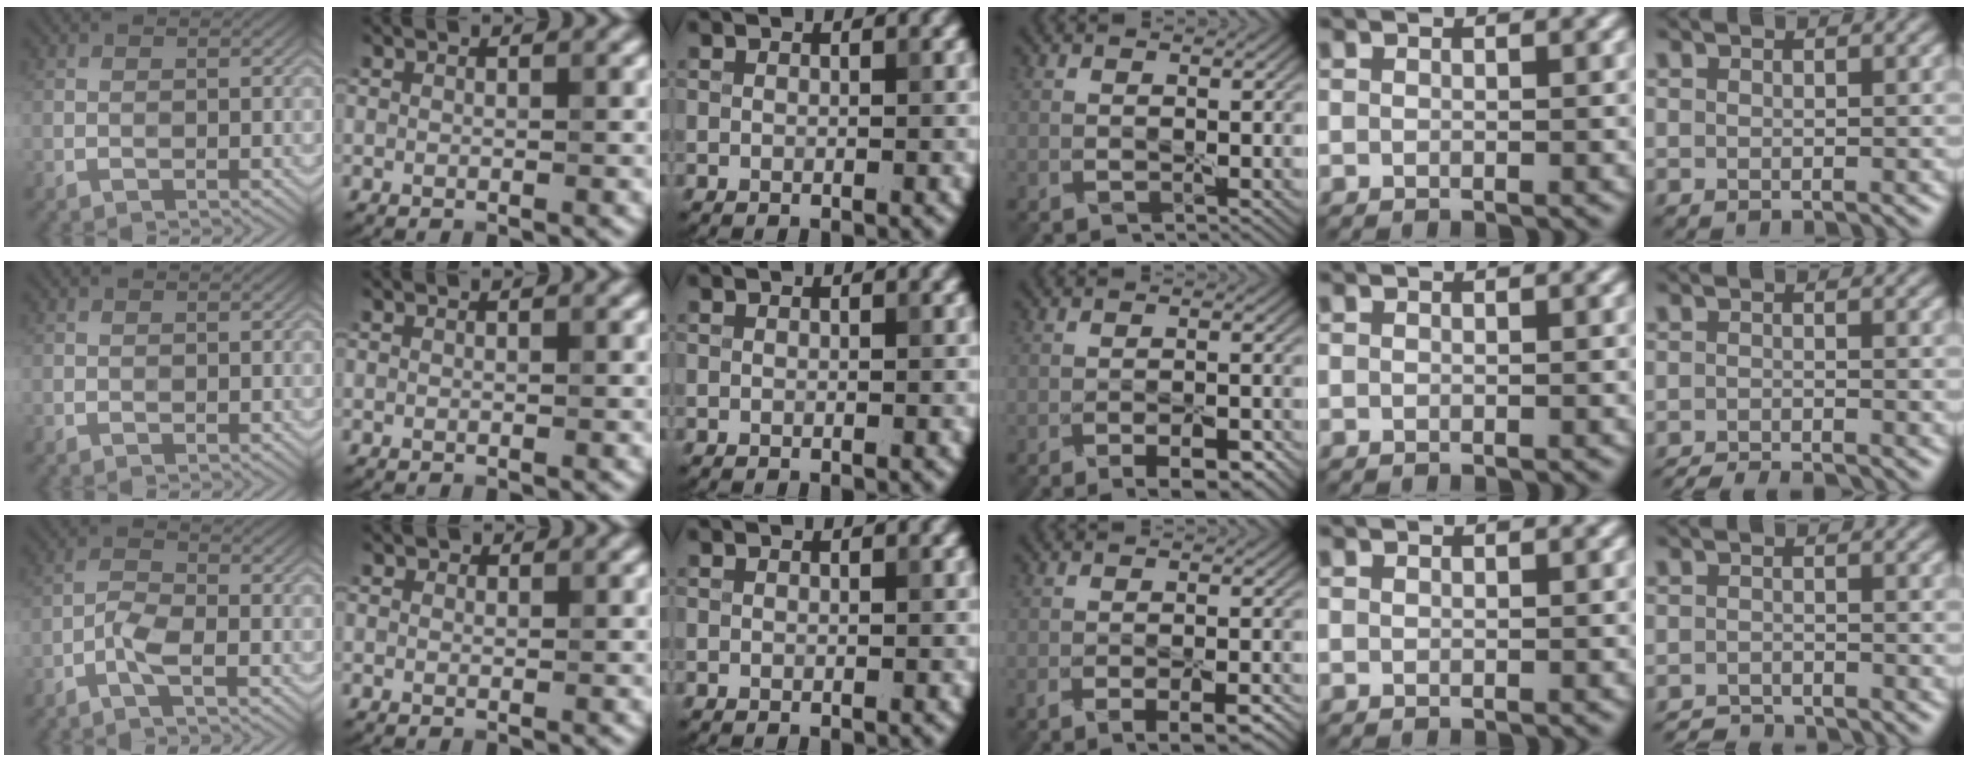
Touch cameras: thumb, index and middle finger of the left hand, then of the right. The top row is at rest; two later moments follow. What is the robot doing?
{"motion": "peel", "object": "small bumper sticker"}